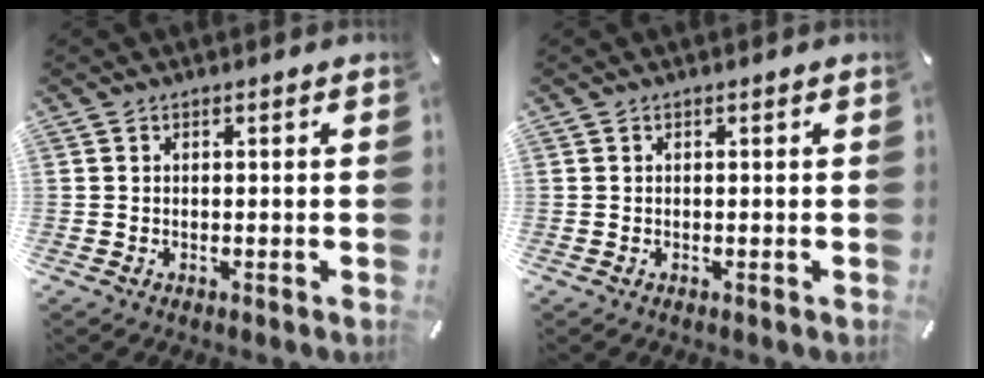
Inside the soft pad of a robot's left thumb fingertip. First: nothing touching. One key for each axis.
{"total": 0.0}